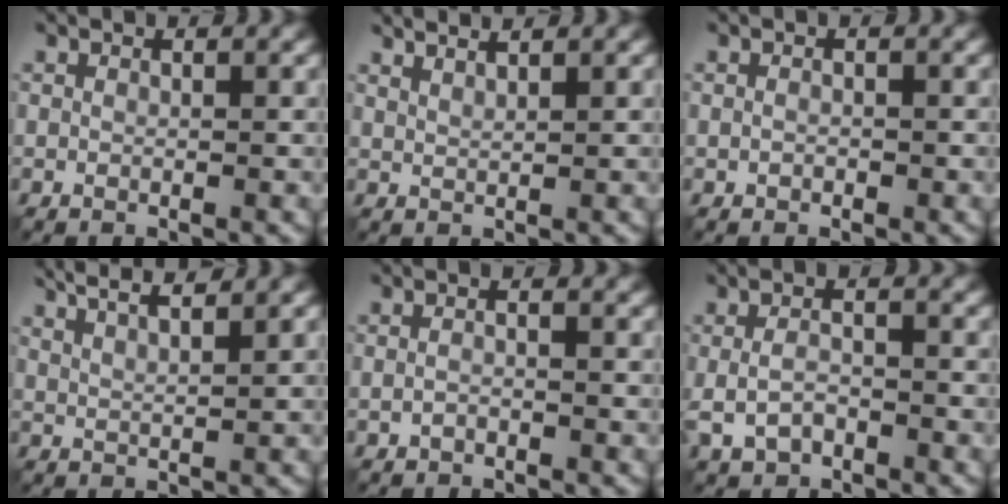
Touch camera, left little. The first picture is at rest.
{"total": 2.2, "force": [1.8, 0.4, 1.1], "torque": [-0.007, 0.006, 0.018]}
{"total": 0.7, "force": [-0.5, 0.4, 0.3], "torque": [-0.004, -0.001, -0.008]}
{"total": 5.9, "force": [4.1, 1.5, 3.9], "torque": [-0.045, 0.026, 0.037]}
{"total": 1.1, "force": [-0.4, 0.5, 0.9], "torque": [-0.018, -0.008, -0.010]}
{"total": 3.0, "force": [-1.5, 1.6, 2.1], "torque": [-0.049, -0.004, -0.031]}